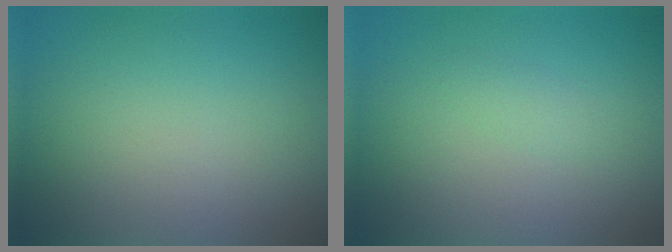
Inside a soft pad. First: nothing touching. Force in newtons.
{"total": 0.9, "press": 0.9, "slide": 0.0}